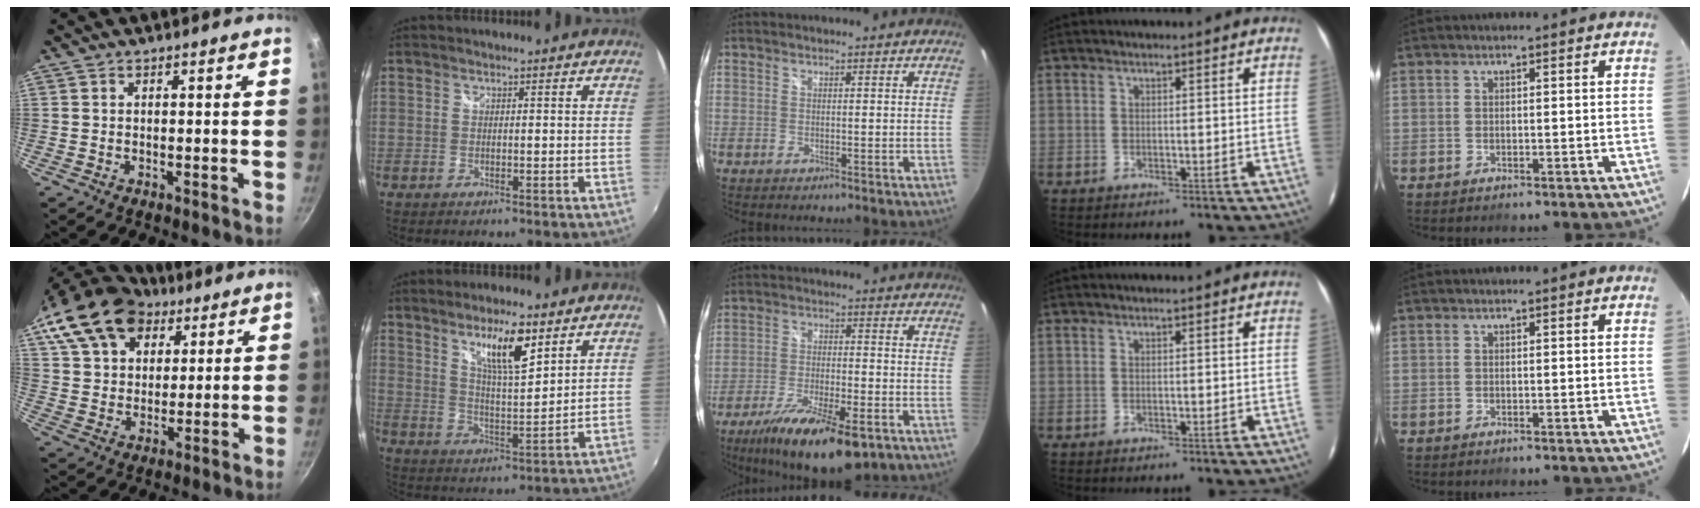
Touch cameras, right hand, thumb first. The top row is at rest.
{"thumb": {"total": 21.2, "force": [11.5, 14.3, 10.5], "torque": [-0.200, 0.011, 0.208]}, "index": {"total": 9.9, "force": [6.1, 2.0, 7.5], "torque": [-0.122, -0.003, 0.109]}, "middle": {"total": 16.3, "force": [-10.3, 4.8, 11.7], "torque": [-0.224, -0.040, -0.170]}}